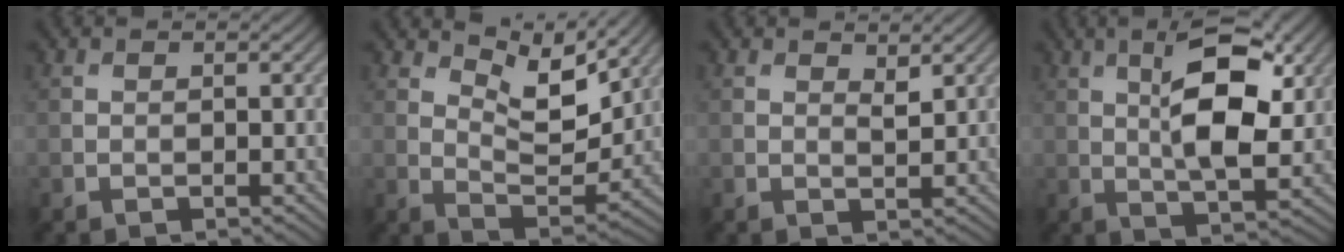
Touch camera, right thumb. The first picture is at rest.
{"total": 8.0, "force": [5.6, 2.7, 5.1], "torque": [-0.101, -0.010, 0.095]}
{"total": 1.7, "force": [1.2, 0.4, 1.1], "torque": [-0.021, -0.005, 0.023]}
{"total": 10.1, "force": [2.5, 3.7, 9.1], "torque": [-0.154, 0.001, 0.036]}